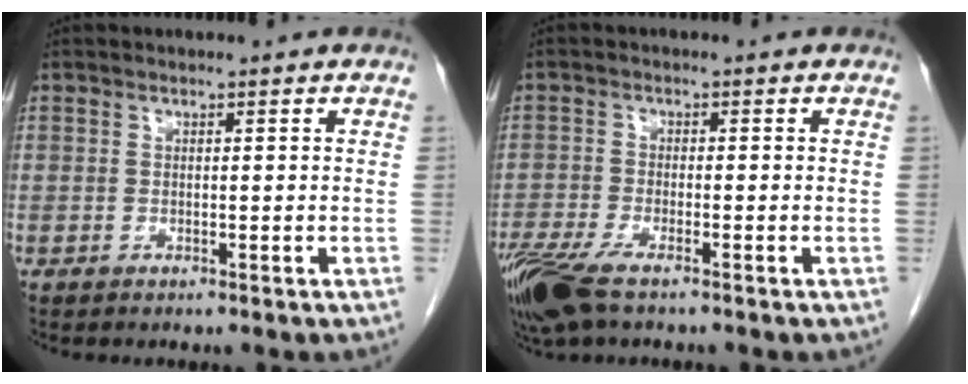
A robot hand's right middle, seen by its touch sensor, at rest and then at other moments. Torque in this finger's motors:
{"motor_torque": [0.89, -0.65, 0.22, 0.12]}